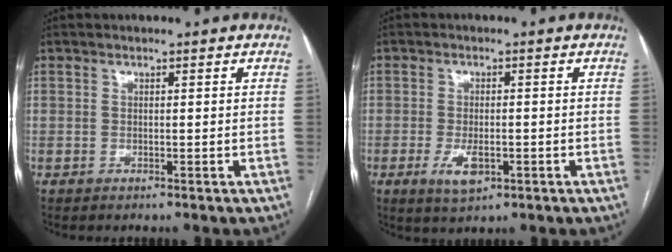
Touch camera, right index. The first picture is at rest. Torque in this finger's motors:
{"motor_torque": [0.77, -0.14, 0.39, 0.07]}